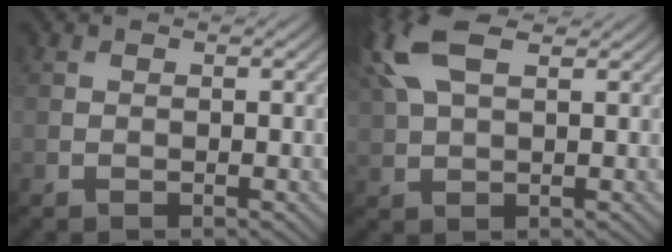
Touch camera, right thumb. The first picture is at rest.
{"total": 9.9, "force": [4.6, 4.4, 7.6], "torque": [-0.209, 0.031, 0.083]}